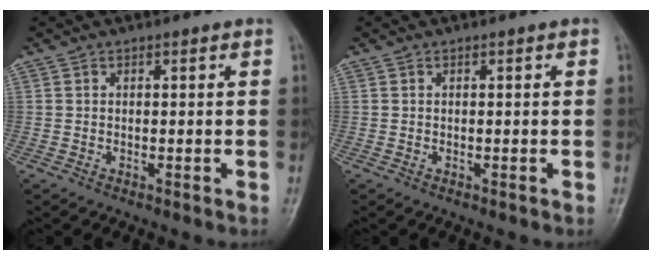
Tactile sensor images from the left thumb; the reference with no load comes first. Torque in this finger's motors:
{"motor_torque": [0.00, 0.00, 0.00, 0.00, 0.00]}